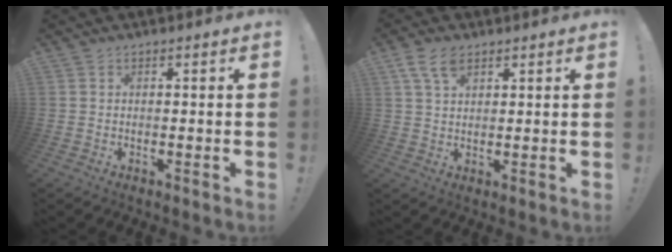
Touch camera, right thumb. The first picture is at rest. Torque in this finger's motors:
{"motor_torque": [-0.12, 0.13, 0.08, -0.01, 0.11]}